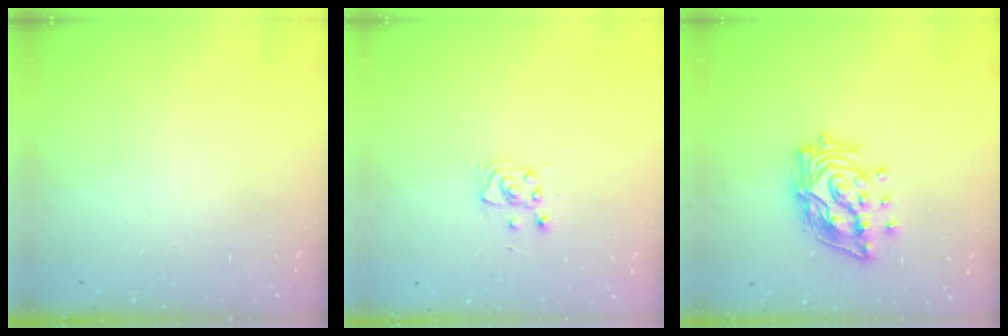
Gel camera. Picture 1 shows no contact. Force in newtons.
{"total": 2.9, "press": 2.9, "slide": 0.4}
{"total": 16.3, "press": 16.2, "slide": 2.1}